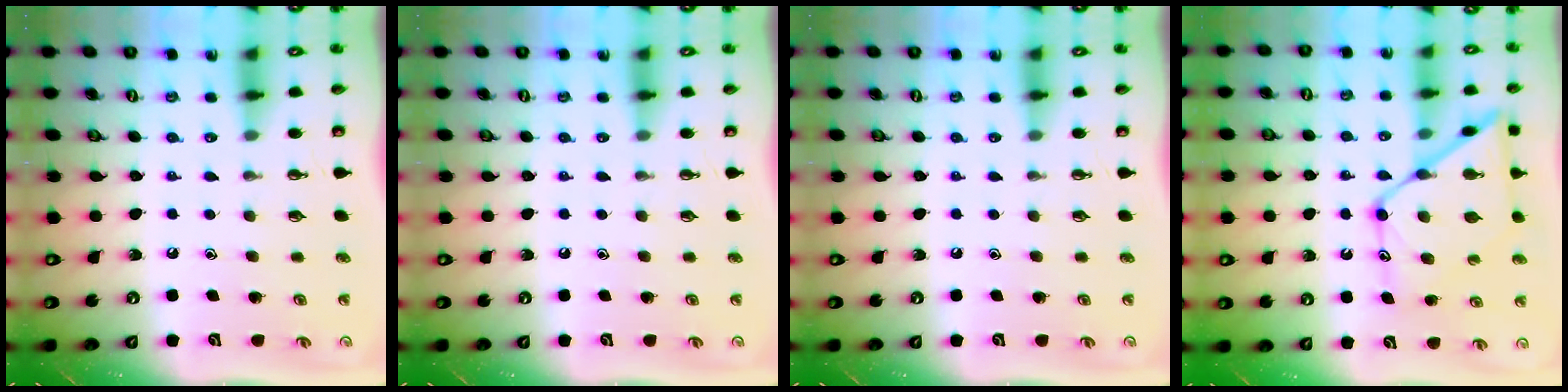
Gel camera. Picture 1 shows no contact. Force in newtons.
{"total": 0.0}
{"total": 0.0}
{"total": 16.3, "press": 16.2, "slide": 1.5}